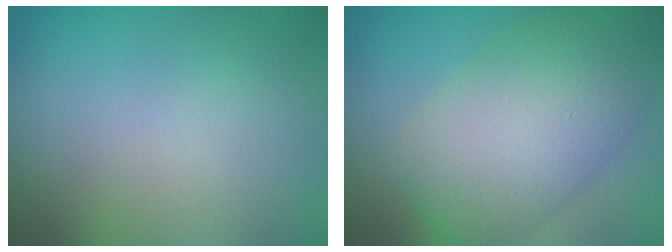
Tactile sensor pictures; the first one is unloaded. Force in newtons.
{"total": 9.5, "press": 9.5, "slide": 0.4}